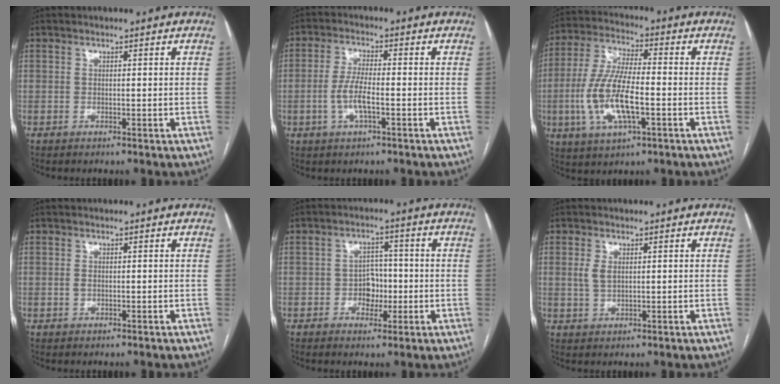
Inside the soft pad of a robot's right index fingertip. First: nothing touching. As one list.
[{"total": 5.2, "force": [-1.6, 1.1, 4.9], "torque": [-0.107, 0.000, -0.030]}, {"total": 12.5, "force": [-3.0, 3.4, 11.6], "torque": [-0.253, -0.005, -0.054]}, {"total": 0.8, "force": [-0.2, 0.6, 0.5], "torque": [-0.011, 0.001, -0.003]}, {"total": 4.4, "force": [-1.1, 3.3, 2.7], "torque": [-0.041, 0.011, -0.018]}, {"total": 2.5, "force": [0.5, 1.5, 2.0], "torque": [-0.043, 0.004, 0.013]}]